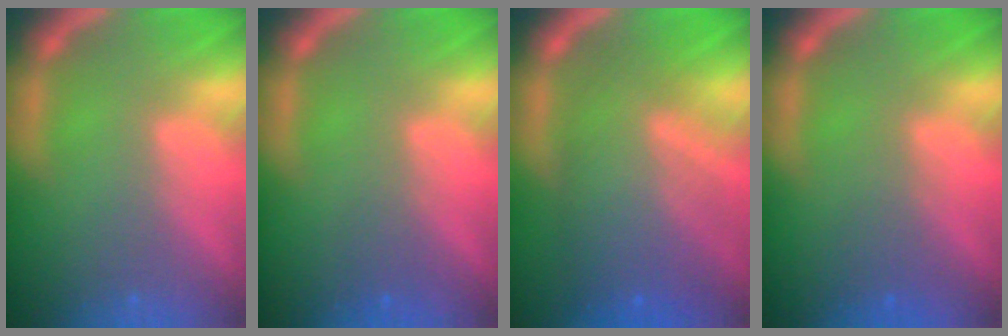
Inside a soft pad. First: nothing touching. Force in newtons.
{"total": 1.4}
{"total": 8.5}
{"total": 2.0}